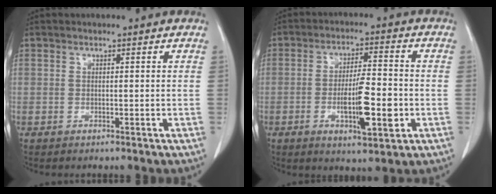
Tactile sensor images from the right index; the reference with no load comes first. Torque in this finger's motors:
{"motor_torque": [1.50, -0.64, 0.73, 0.17]}